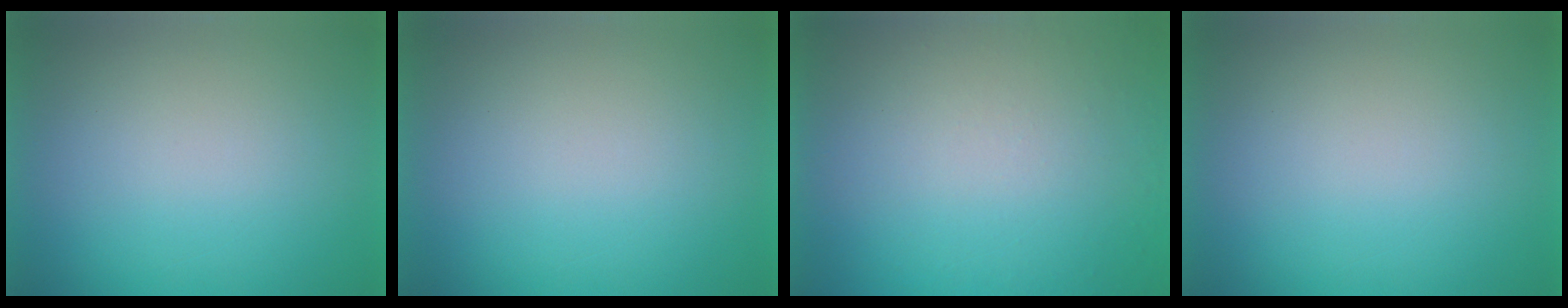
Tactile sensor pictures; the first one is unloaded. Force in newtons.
{"total": 0.0}
{"total": 5.6}
{"total": 0.0}